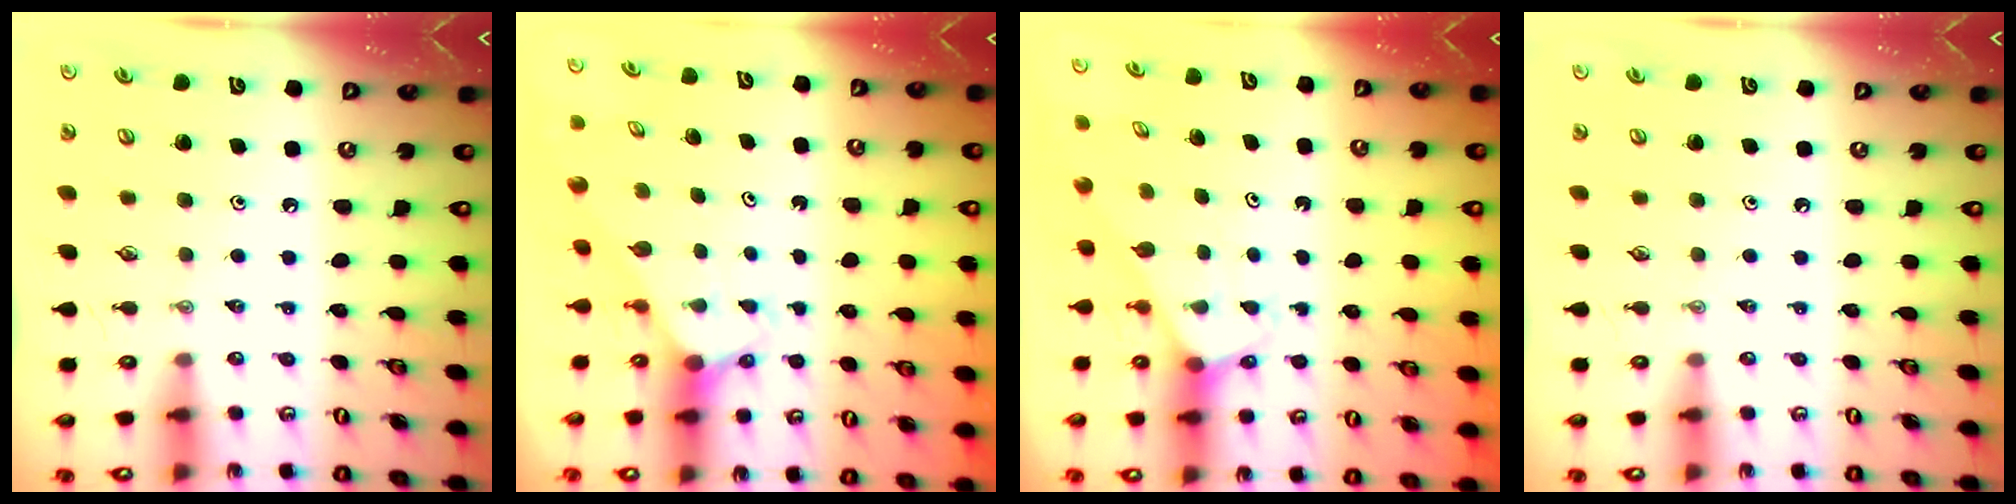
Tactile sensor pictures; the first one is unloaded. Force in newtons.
{"total": 2.7, "press": 2.7, "slide": 0.2}
{"total": 2.4, "press": 2.4, "slide": 0.2}
{"total": 0.0}